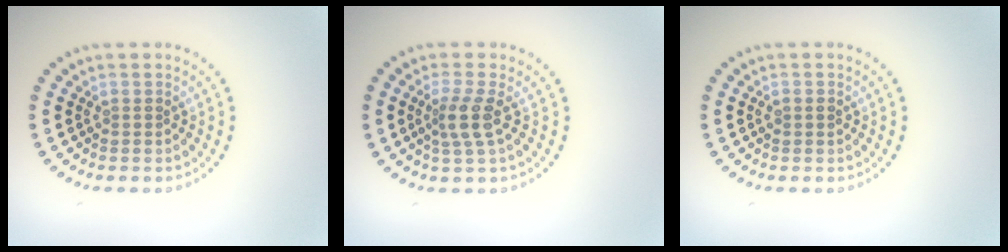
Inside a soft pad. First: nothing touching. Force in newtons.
{"total": 2.4, "press": 1.8, "slide": 1.5}
{"total": 1.1, "press": 1.1, "slide": 0.0}